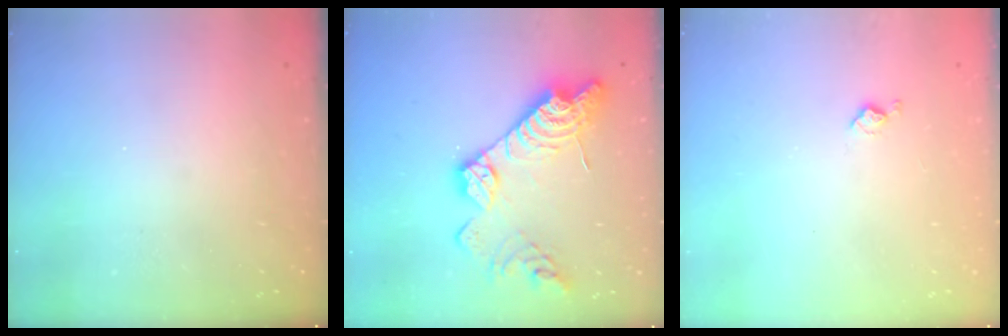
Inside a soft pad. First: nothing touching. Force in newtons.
{"total": 18.8, "press": 18.7, "slide": 1.9}
{"total": 5.0, "press": 4.9, "slide": 0.8}